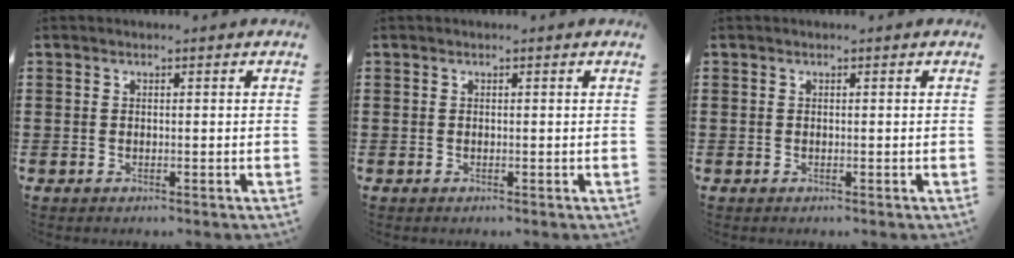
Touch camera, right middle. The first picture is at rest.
{"total": 0.0}
{"total": 0.0}